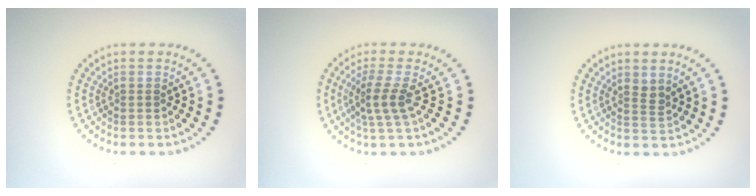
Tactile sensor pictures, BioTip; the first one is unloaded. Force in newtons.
{"total": 2.5, "press": 2.0, "slide": 1.5}
{"total": 1.2, "press": 0.9, "slide": 0.8}